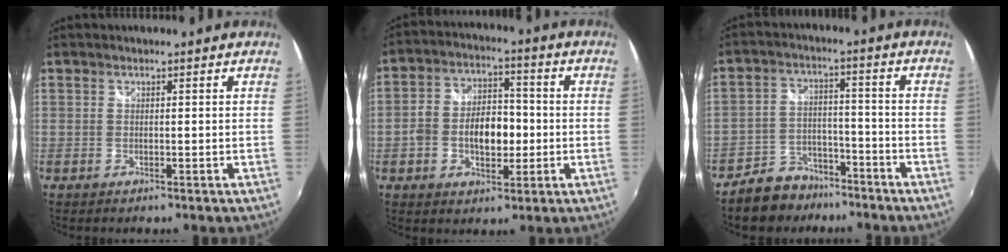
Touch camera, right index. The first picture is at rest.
{"total": 10.4, "force": [-2.2, 6.1, 8.1], "torque": [-0.153, 0.013, -0.036]}
{"total": 9.8, "force": [-7.7, 5.6, 2.5], "torque": [-0.065, 0.020, -0.113]}